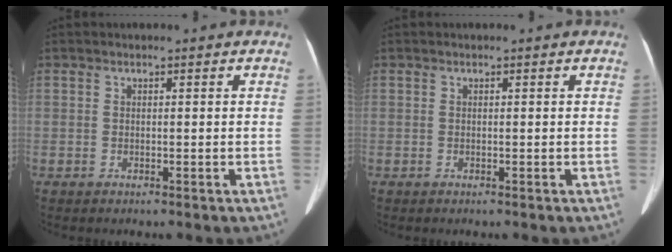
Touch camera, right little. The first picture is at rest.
{"total": 0.0}